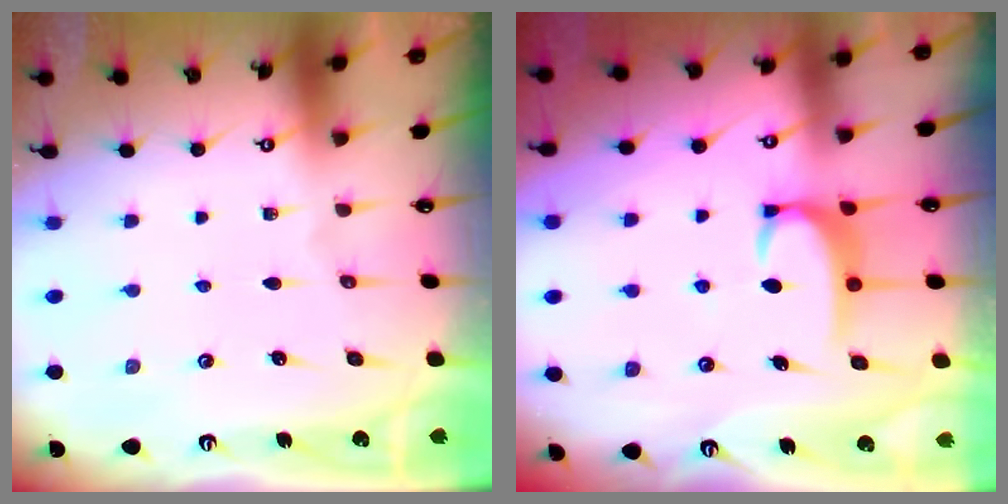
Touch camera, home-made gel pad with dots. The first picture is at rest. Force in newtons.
{"total": 3.5, "press": 3.5, "slide": 0.5}